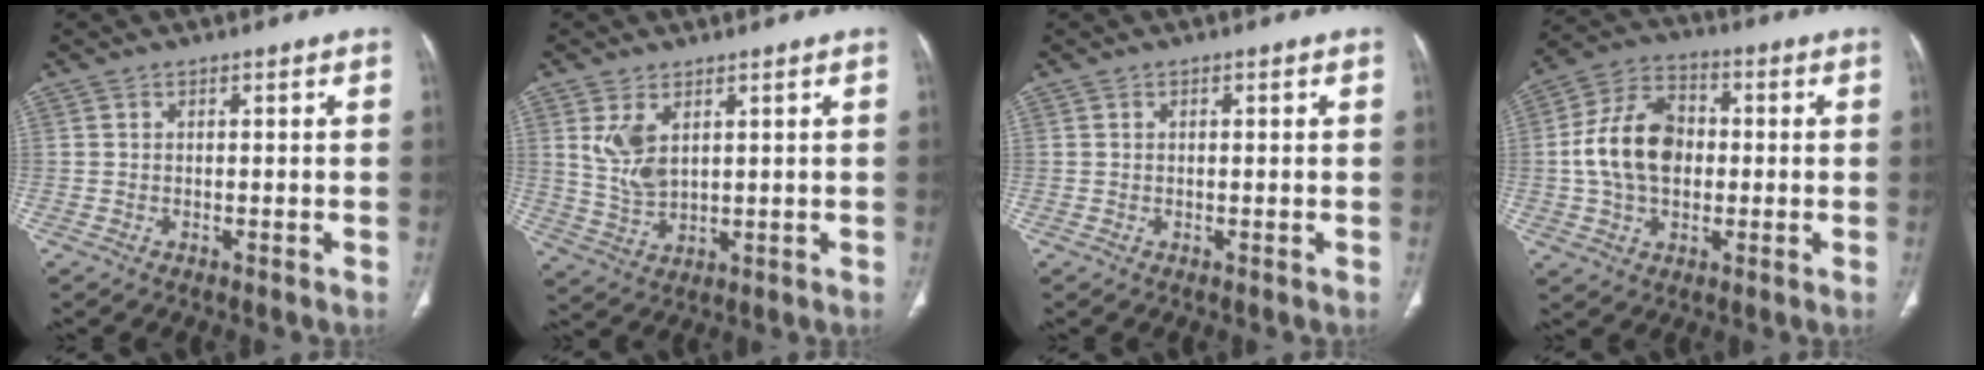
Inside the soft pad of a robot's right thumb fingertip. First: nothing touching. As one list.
[{"total": 6.6, "force": [2.5, 3.6, 4.9], "torque": [-0.095, -0.012, 0.063]}, {"total": 0.7, "force": [0.2, 0.2, 0.6], "torque": [-0.016, 0.005, 0.004]}, {"total": 13.7, "force": [0.0, 9.6, 9.8], "torque": [-0.167, 0.024, -0.006]}]